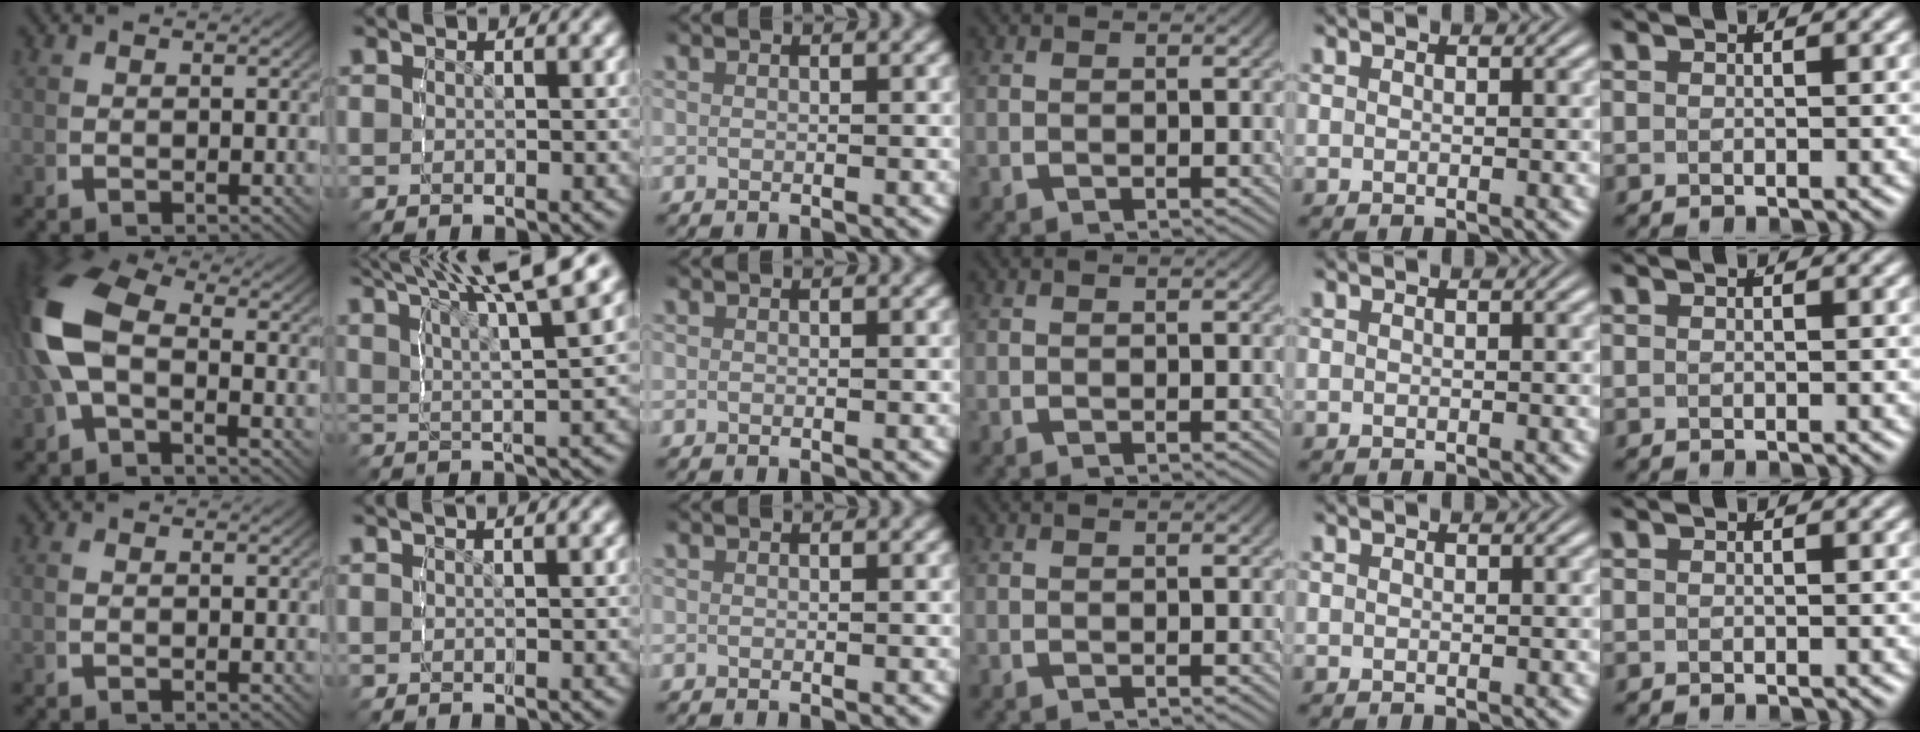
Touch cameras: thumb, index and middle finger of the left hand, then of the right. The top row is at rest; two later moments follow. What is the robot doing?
{"motion": "lift_and_place", "object": "markers"}